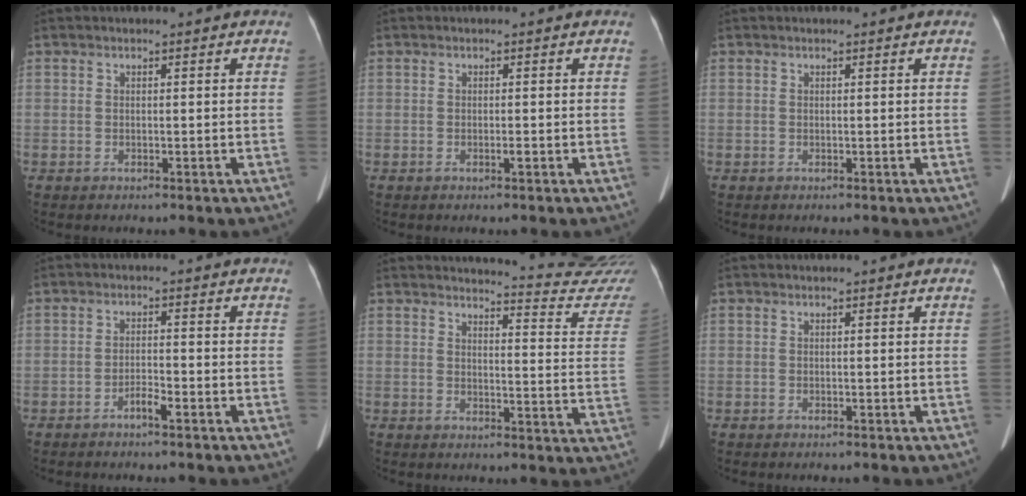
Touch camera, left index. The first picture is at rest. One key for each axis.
{"total": 0.5, "fx": -0.1, "fy": 0.0, "fz": 0.5, "tx": -0.009, "ty": 0.000, "tz": -0.003}
{"total": 0.9, "fx": 0.9, "fy": 0.1, "fz": 0.2, "tx": -0.009, "ty": 0.003, "tz": 0.006}
{"total": 2.1, "fx": -1.5, "fy": 0.2, "fz": 1.4, "tx": -0.027, "ty": 0.001, "tz": -0.029}
{"total": 17.2, "fx": 17.1, "fy": -0.5, "fz": 2.1, "tx": -0.009, "ty": -0.138, "tz": 0.161}
{"total": 0.0}